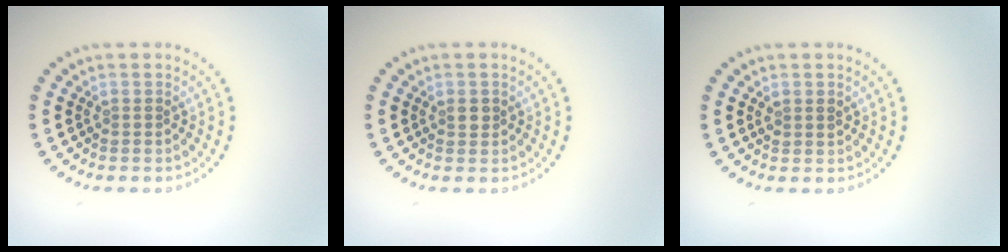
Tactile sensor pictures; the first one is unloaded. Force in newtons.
{"total": 1.1, "press": 1.0, "slide": 0.4}
{"total": 1.0, "press": 0.9, "slide": 0.3}